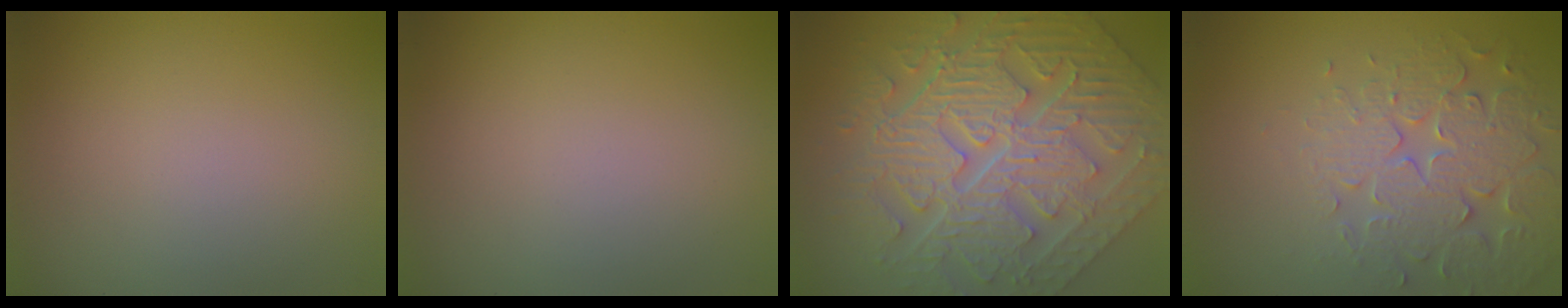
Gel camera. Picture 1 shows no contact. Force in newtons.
{"total": 0.0}
{"total": 10.9, "press": 7.7, "slide": 7.8}
{"total": 4.6, "press": 4.6, "slide": 0.7}